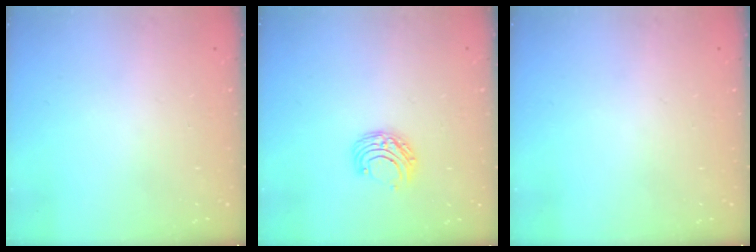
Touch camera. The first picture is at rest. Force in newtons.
{"total": 6.4, "press": 6.3, "slide": 0.6}
{"total": 0.0}